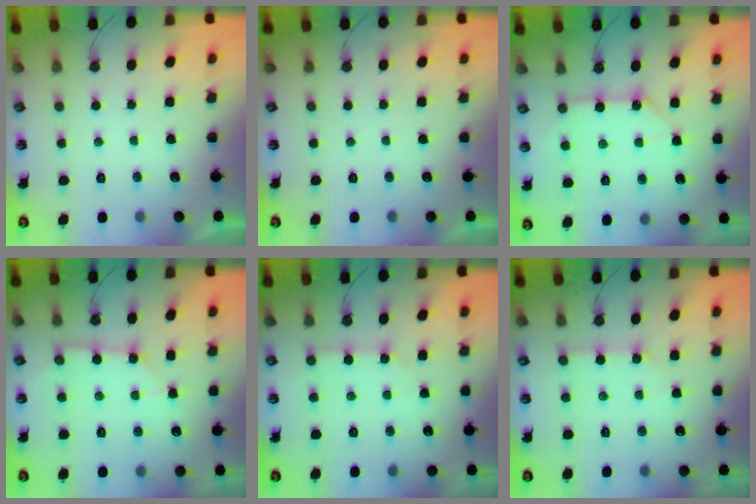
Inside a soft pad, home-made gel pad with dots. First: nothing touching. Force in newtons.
{"total": 0.0}
{"total": 10.3, "press": 10.3, "slide": 0.6}
{"total": 2.3, "press": 2.3, "slide": 0.2}
{"total": 2.4, "press": 2.4, "slide": 0.3}
{"total": 2.5, "press": 2.5, "slide": 0.3}